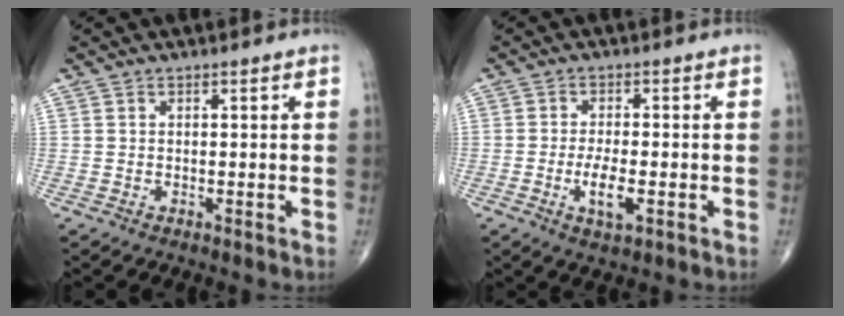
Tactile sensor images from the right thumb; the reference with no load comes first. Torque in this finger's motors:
{"motor_torque": [3.75, 1.23, 1.42, -1.35, 0.53]}